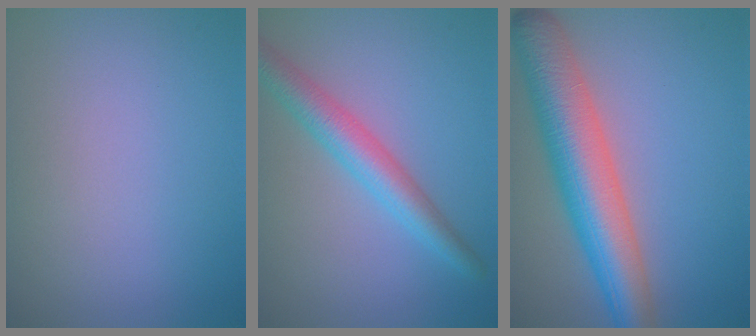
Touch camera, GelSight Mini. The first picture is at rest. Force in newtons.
{"total": 4.2, "press": 4.2, "slide": 0.1}
{"total": 8.7, "press": 8.7, "slide": 0.3}